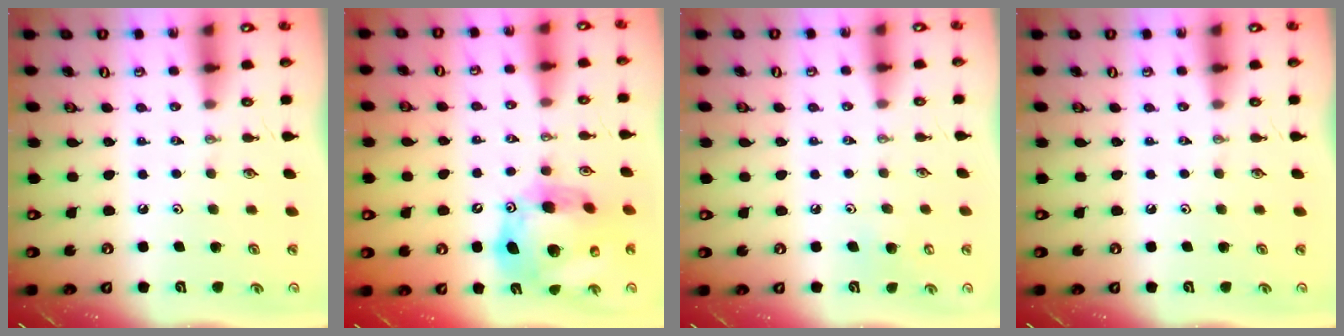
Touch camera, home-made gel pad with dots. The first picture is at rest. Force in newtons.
{"total": 18.0, "press": 17.9, "slide": 2.1}
{"total": 5.1, "press": 5.1, "slide": 0.5}
{"total": 0.0}